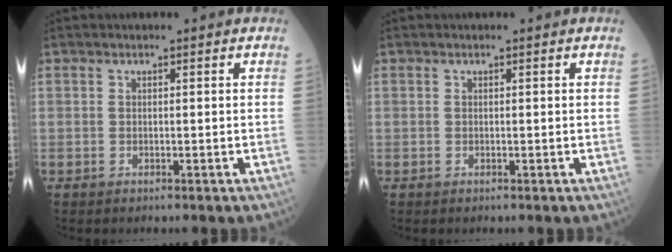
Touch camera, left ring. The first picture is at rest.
{"total": 0.0}